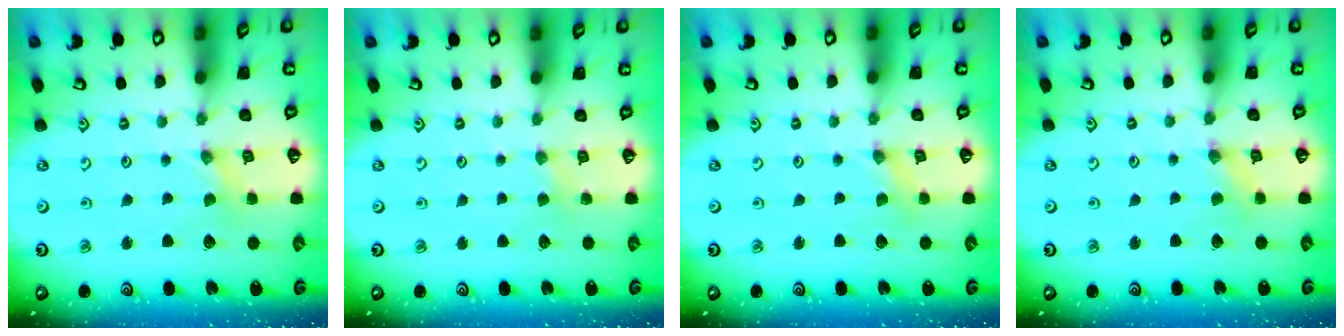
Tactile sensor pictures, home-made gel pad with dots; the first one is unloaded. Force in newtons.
{"total": 2.0, "press": 2.0, "slide": 0.4}
{"total": 0.0}
{"total": 0.0}